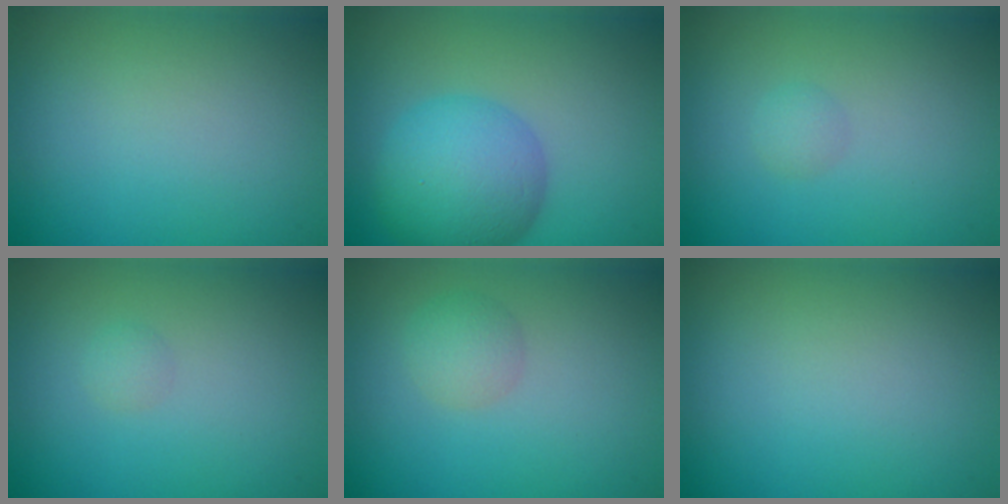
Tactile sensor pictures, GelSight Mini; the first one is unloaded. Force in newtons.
{"total": 7.1, "press": 7.1, "slide": 0.2}
{"total": 1.0, "press": 1.0, "slide": 0.1}
{"total": 0.7, "press": 0.7, "slide": 0.0}
{"total": 2.0, "press": 2.0, "slide": 0.0}
{"total": 0.0}